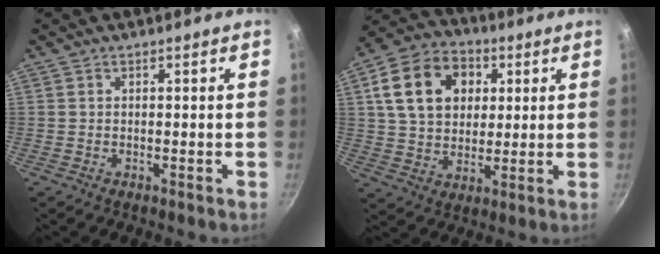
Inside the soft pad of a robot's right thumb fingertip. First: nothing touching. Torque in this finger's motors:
{"motor_torque": [-0.42, 2.49, 0.87, 0.53, 0.16]}